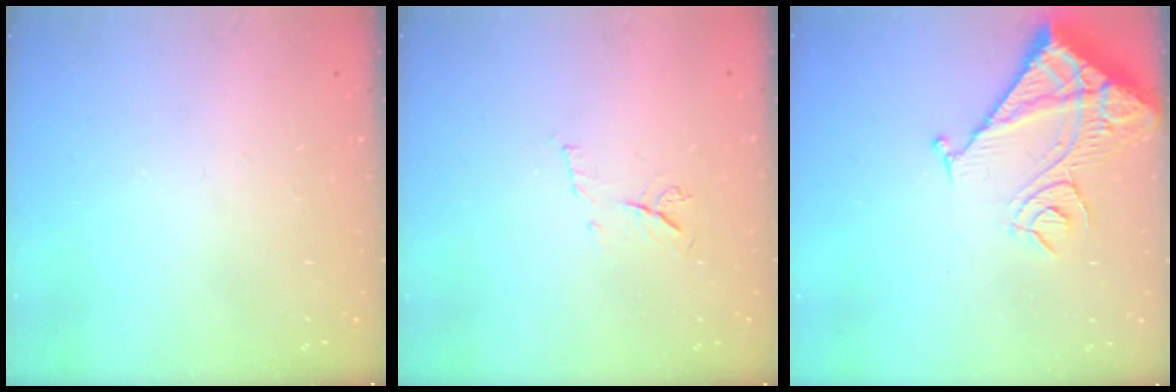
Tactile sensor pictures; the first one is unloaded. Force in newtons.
{"total": 6.5, "press": 6.5, "slide": 0.8}
{"total": 13.7, "press": 13.6, "slide": 1.6}